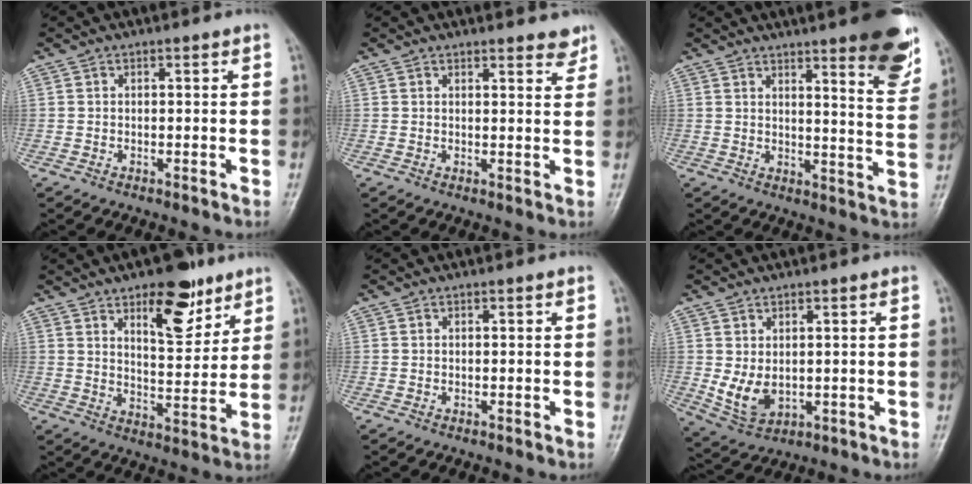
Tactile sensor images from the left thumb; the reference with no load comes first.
{"total": 3.5, "force": [3.0, 1.0, 1.3], "torque": [0.000, -0.019, 0.031]}
{"total": 14.5, "force": [9.0, 2.8, 11.0], "torque": [-0.112, -0.054, 0.113]}
{"total": 12.5, "force": [7.4, 5.3, 8.5], "torque": [-0.092, -0.045, 0.114]}
{"total": 0.0}
{"total": 6.1, "force": [0.4, 4.1, 4.4], "torque": [-0.070, -0.015, 0.027]}